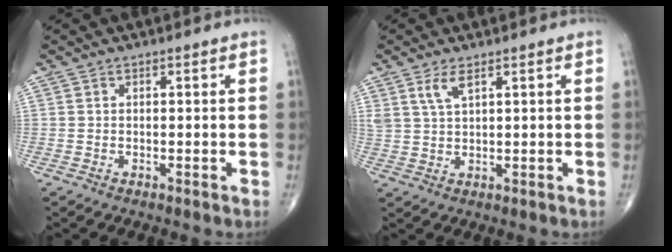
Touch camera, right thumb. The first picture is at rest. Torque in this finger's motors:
{"motor_torque": [0.05, 0.26, 0.68, 0.59, 0.02]}